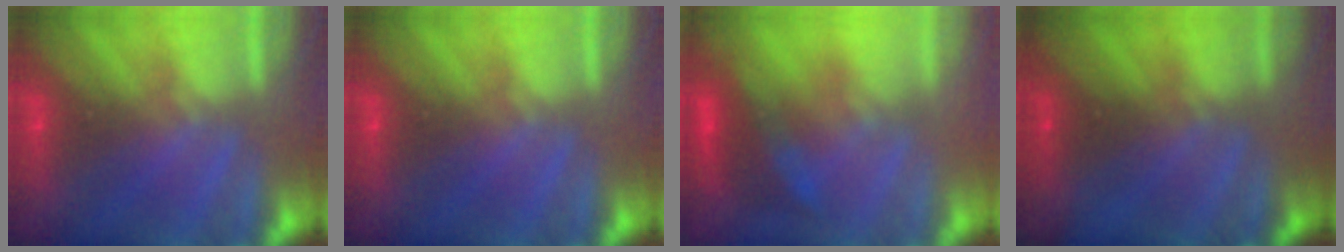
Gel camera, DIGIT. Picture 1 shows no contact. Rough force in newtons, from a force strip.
{"total": 0.0}
{"total": 3.2}
{"total": 2.1}